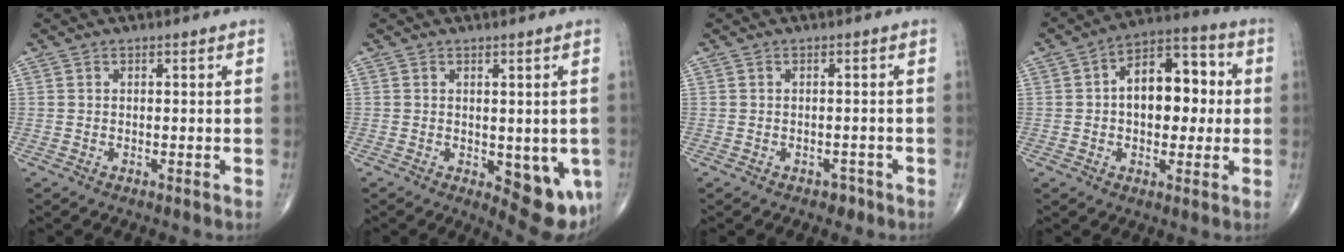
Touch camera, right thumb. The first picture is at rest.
{"total": 9.5, "force": [-2.3, 4.4, 8.1], "torque": [-0.072, -0.016, -0.018]}
{"total": 1.5, "force": [-1.0, 1.0, 0.5], "torque": [0.000, 0.005, -0.013]}
{"total": 13.8, "force": [1.1, 8.3, 10.9], "torque": [-0.121, 0.026, 0.007]}